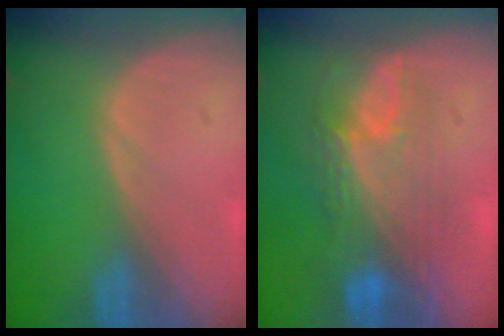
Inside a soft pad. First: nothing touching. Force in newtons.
{"total": 9.3, "press": 8.4, "slide": 4.0}